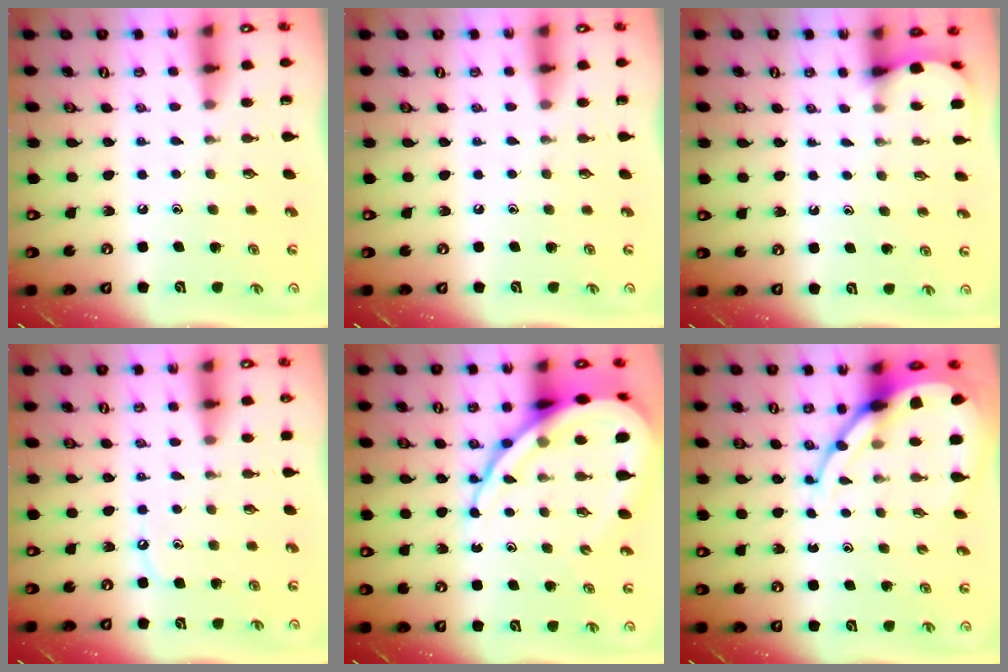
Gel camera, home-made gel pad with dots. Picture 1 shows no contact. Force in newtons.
{"total": 0.0}
{"total": 2.2, "press": 2.2, "slide": 0.2}
{"total": 4.6, "press": 4.5, "slide": 0.7}
{"total": 18.0, "press": 17.9, "slide": 1.9}
{"total": 10.3, "press": 10.3, "slide": 1.1}